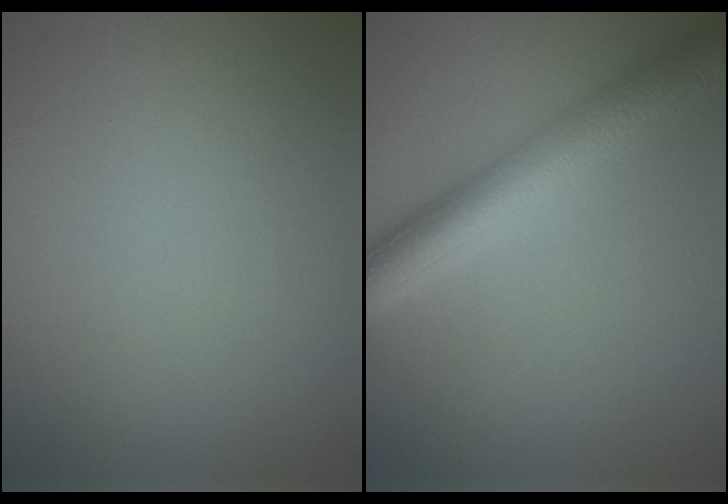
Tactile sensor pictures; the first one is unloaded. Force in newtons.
{"total": 6.0, "press": 5.9, "slide": 0.3}